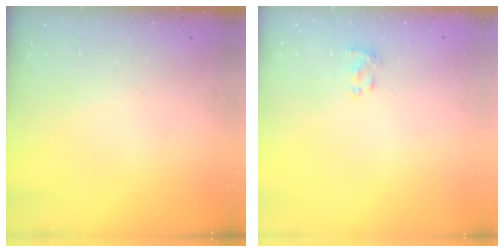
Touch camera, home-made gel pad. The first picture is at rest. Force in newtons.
{"total": 1.1, "press": 1.0, "slide": 0.5}